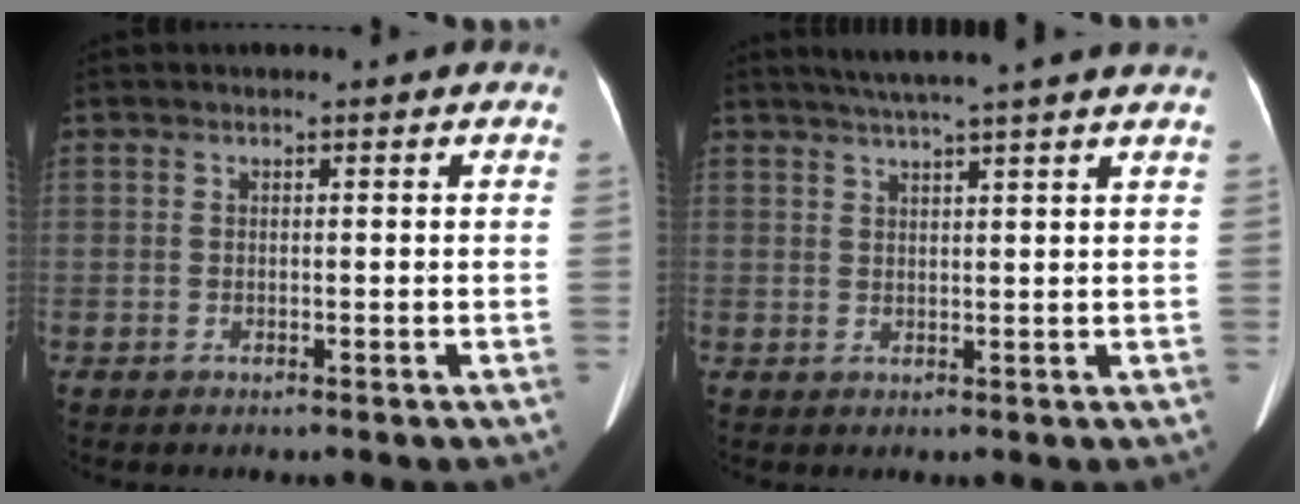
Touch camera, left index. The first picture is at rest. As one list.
[{"total": 9.8, "force": [8.2, -1.0, 5.3], "torque": [-0.083, 0.028, 0.102]}]